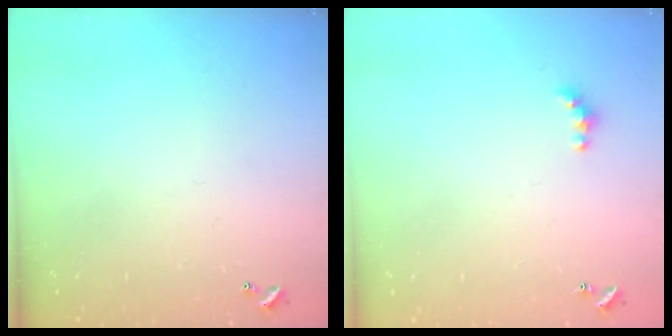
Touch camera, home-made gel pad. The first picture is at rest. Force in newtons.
{"total": 2.8, "press": 2.8, "slide": 0.5}